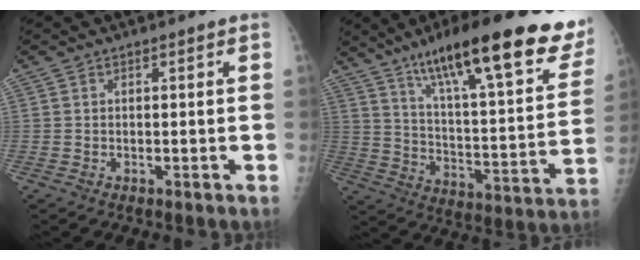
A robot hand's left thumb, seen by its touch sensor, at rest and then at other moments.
{"total": 28.5, "force": [18.3, 6.7, 20.8], "torque": [-0.277, -0.045, 0.275]}